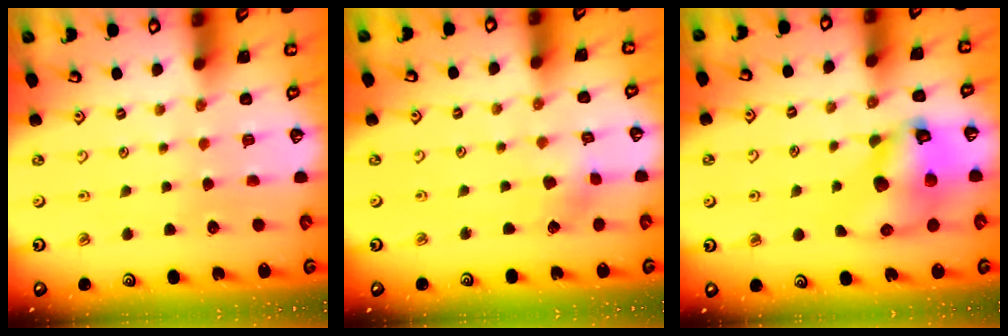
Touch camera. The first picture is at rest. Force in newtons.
{"total": 2.8, "press": 2.8, "slide": 0.2}
{"total": 13.2, "press": 13.1, "slide": 1.9}